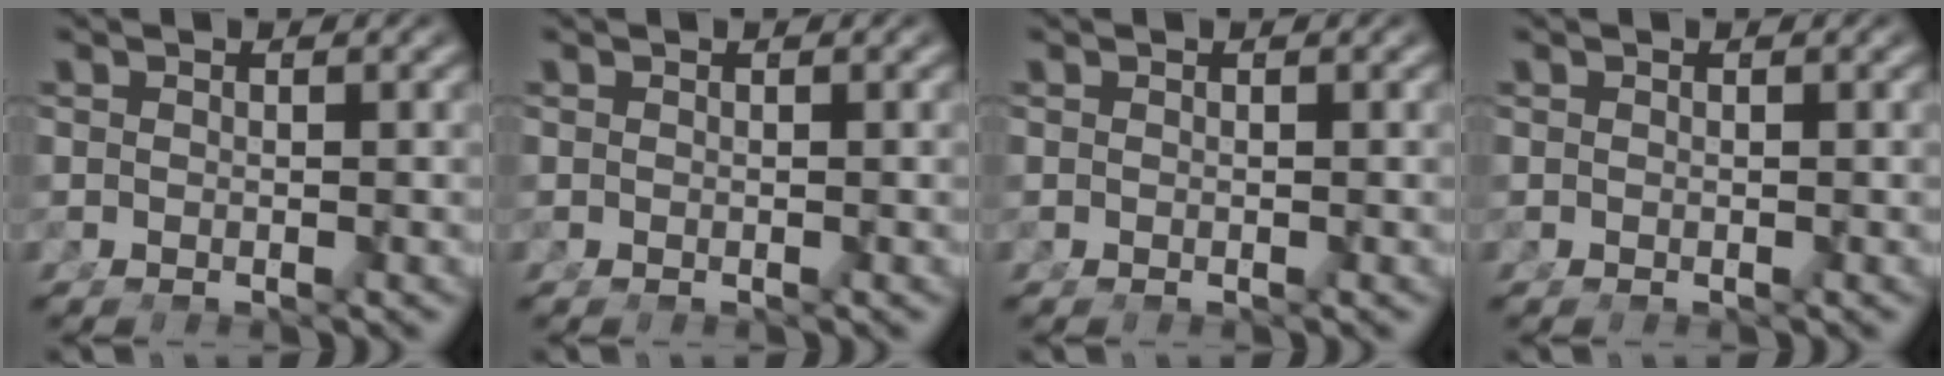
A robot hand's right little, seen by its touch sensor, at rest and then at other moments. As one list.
[{"total": 0.0}, {"total": 0.0}, {"total": 0.0}]